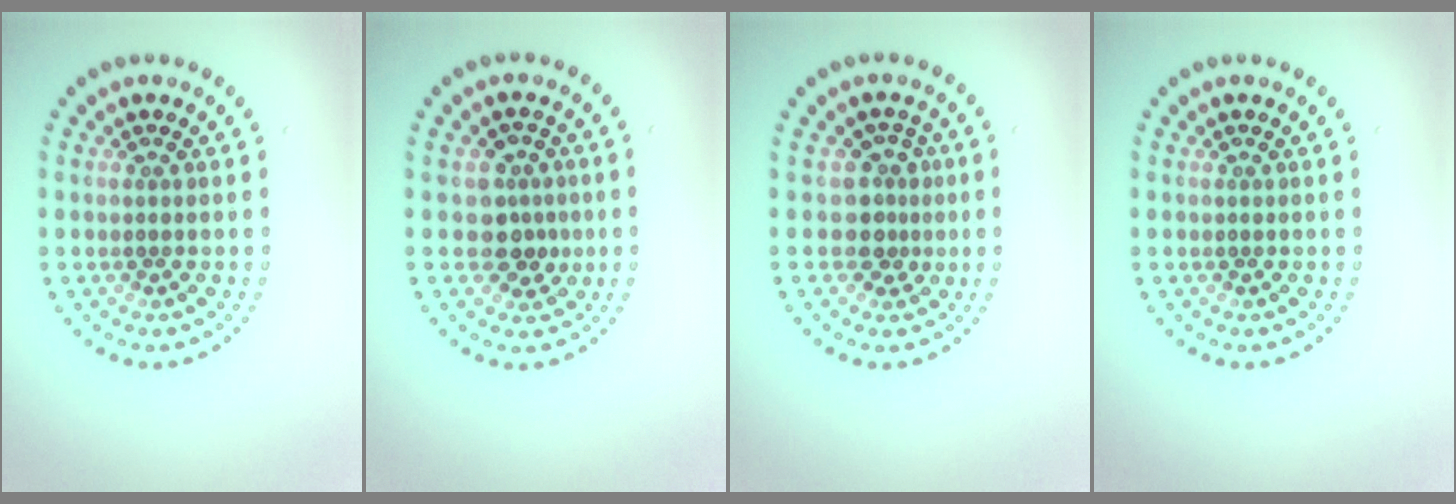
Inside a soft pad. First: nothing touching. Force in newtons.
{"total": 2.8, "press": 2.5, "slide": 1.2}
{"total": 2.6, "press": 1.9, "slide": 1.7}
{"total": 0.0}